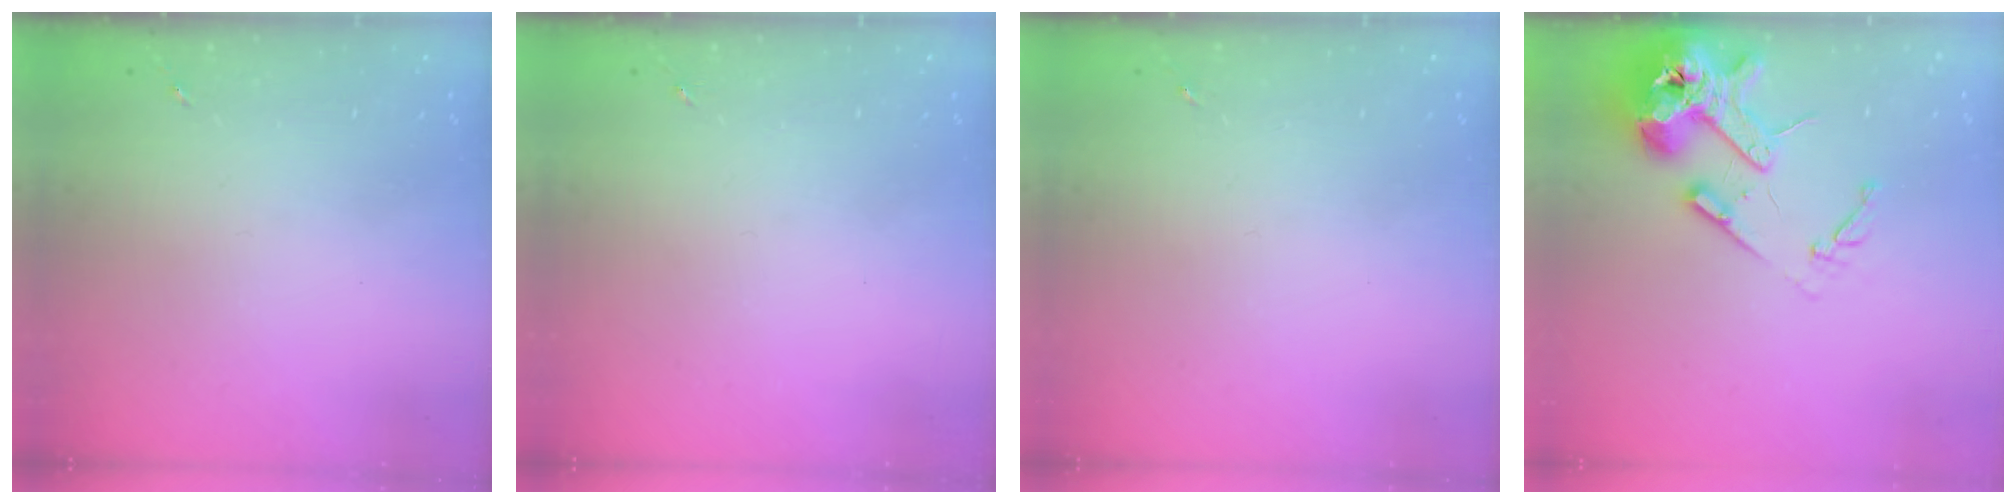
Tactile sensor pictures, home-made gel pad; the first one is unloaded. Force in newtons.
{"total": 0.0}
{"total": 0.0}
{"total": 16.3, "press": 16.2, "slide": 2.3}